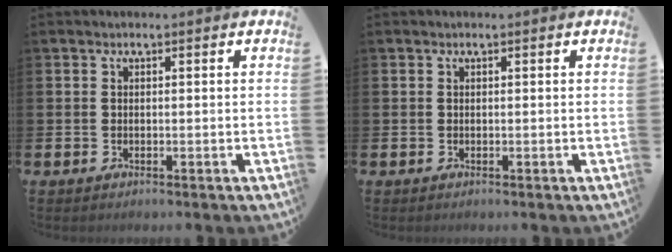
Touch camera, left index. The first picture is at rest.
{"total": 0.0}